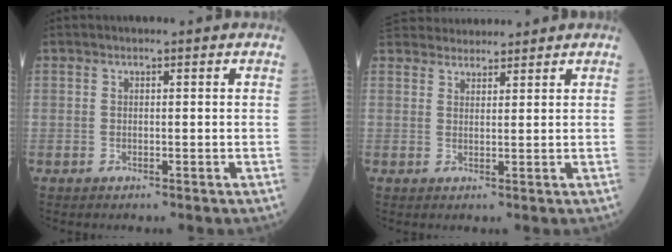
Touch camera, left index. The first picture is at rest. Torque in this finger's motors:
{"motor_torque": [-0.16, 0.07, -0.33, -0.21]}